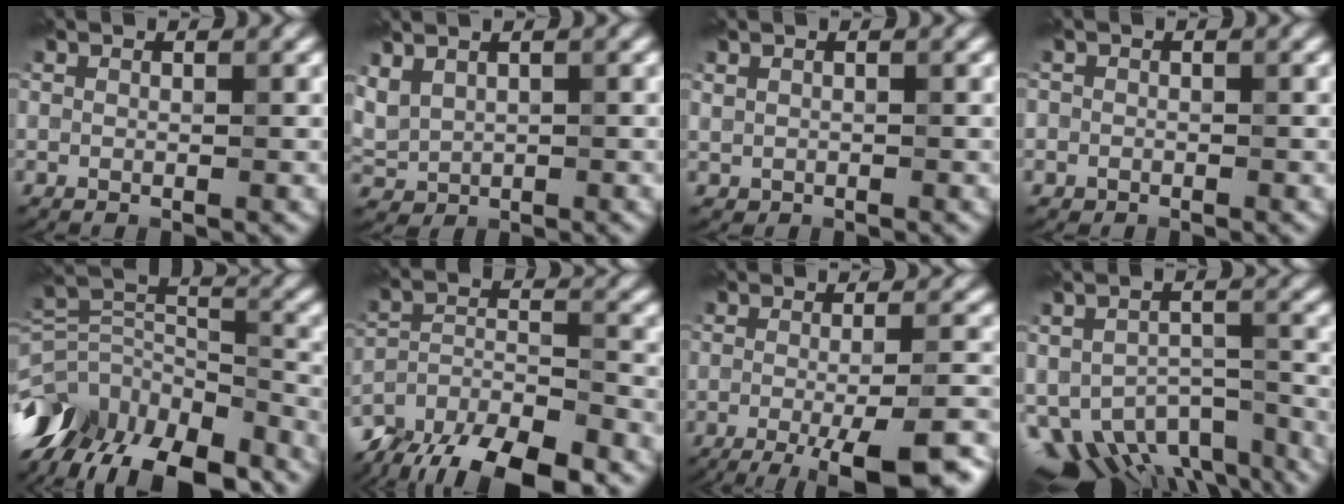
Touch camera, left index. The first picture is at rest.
{"total": 2.3, "force": [1.2, 1.5, 1.2], "torque": [-0.027, 0.003, 0.031]}
{"total": 0.5, "force": [0.2, 0.5, 0.0], "torque": [0.003, -0.003, 0.006]}
{"total": 0.8, "force": [-0.3, 0.8, -0.1], "torque": [0.011, -0.004, -0.007]}
{"total": 14.0, "force": [-10.1, 7.0, 6.7], "torque": [-0.161, 0.017, -0.158]}
{"total": 10.8, "force": [-9.0, 3.8, 4.8], "torque": [-0.074, -0.008, -0.148]}
{"total": 11.0, "force": [-5.5, 2.9, 9.1], "torque": [-0.108, -0.009, -0.072]}
{"total": 9.2, "force": [-6.1, 4.8, 4.9], "torque": [-0.084, -0.022, -0.081]}